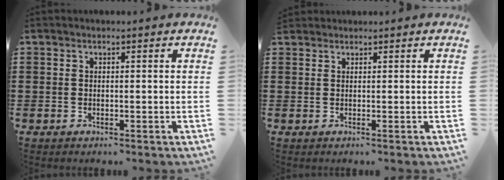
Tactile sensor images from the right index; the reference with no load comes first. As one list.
[{"total": 0.7, "force": [0.7, 0.1, -0.2], "torque": [0.003, 0.002, 0.013]}]